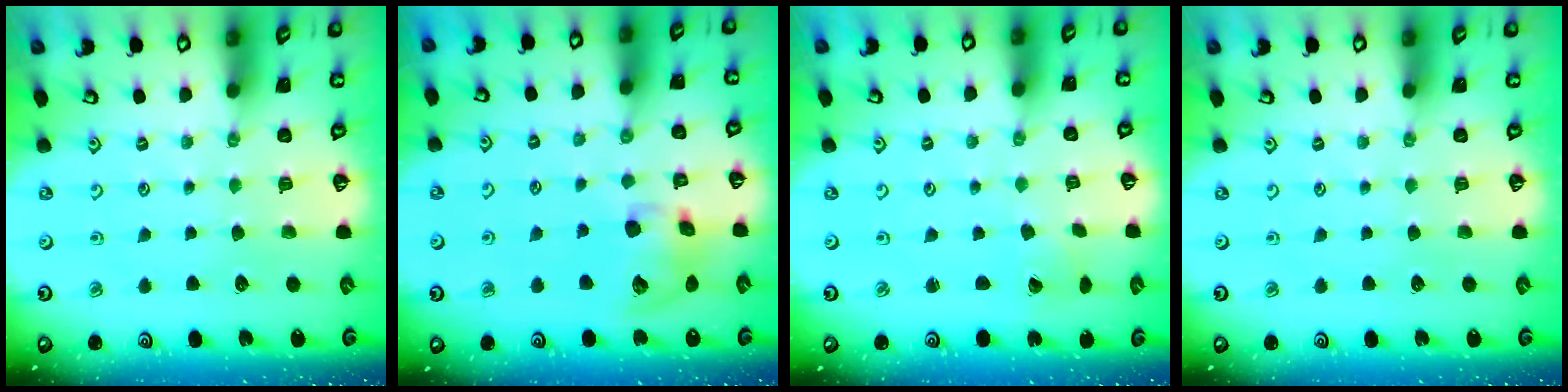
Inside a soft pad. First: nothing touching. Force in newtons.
{"total": 12.8, "press": 12.6, "slide": 1.9}
{"total": 0.6, "press": 0.6, "slide": 0.1}
{"total": 0.0}